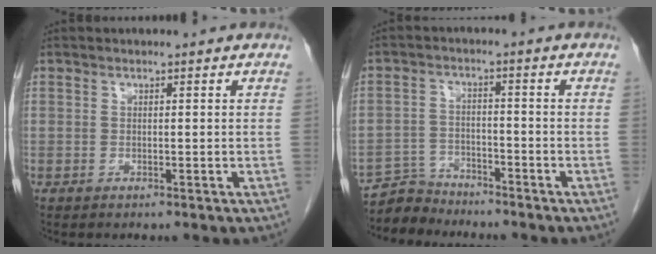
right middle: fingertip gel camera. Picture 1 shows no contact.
{"total": 4.9, "force": [-4.7, 1.2, -0.8], "torque": [0.012, 0.000, -0.088]}